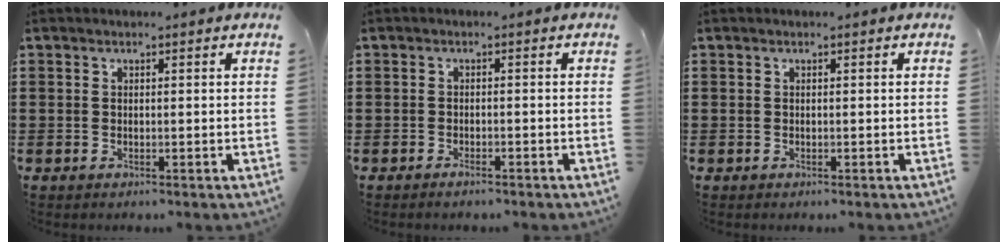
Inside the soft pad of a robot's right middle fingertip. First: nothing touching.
{"total": 1.0, "force": [-0.9, 0.3, 0.4], "torque": [-0.009, -0.002, -0.018]}
{"total": 0.0}